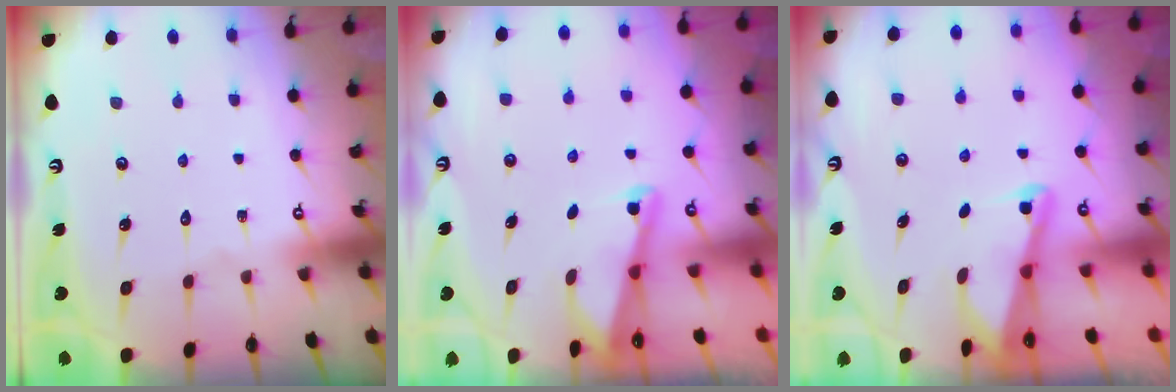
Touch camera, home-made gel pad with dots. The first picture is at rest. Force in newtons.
{"total": 1.9, "press": 1.9, "slide": 0.4}
{"total": 2.0, "press": 2.0, "slide": 0.4}